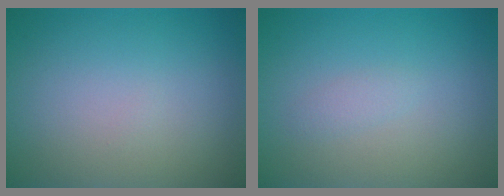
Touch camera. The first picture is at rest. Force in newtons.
{"total": 0.8, "press": 0.8, "slide": 0.1}